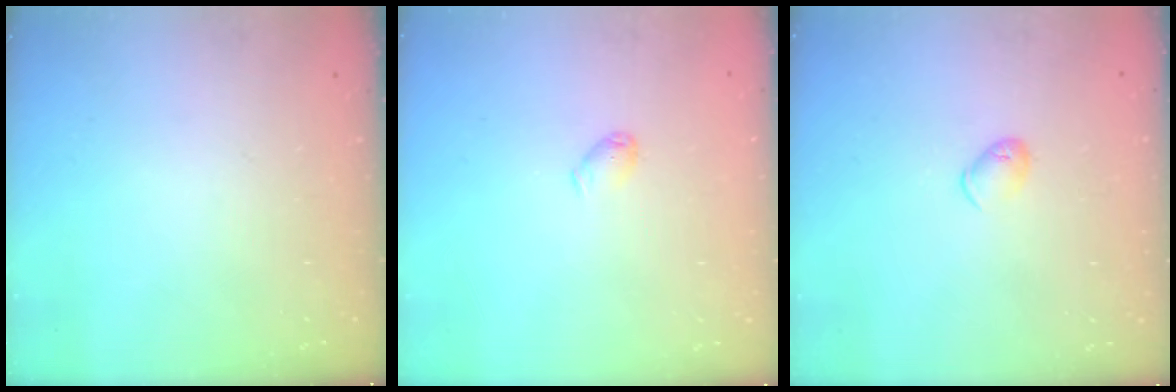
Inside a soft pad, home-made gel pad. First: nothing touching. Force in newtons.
{"total": 3.3, "press": 3.2, "slide": 0.6}
{"total": 4.9, "press": 4.8, "slide": 1.0}